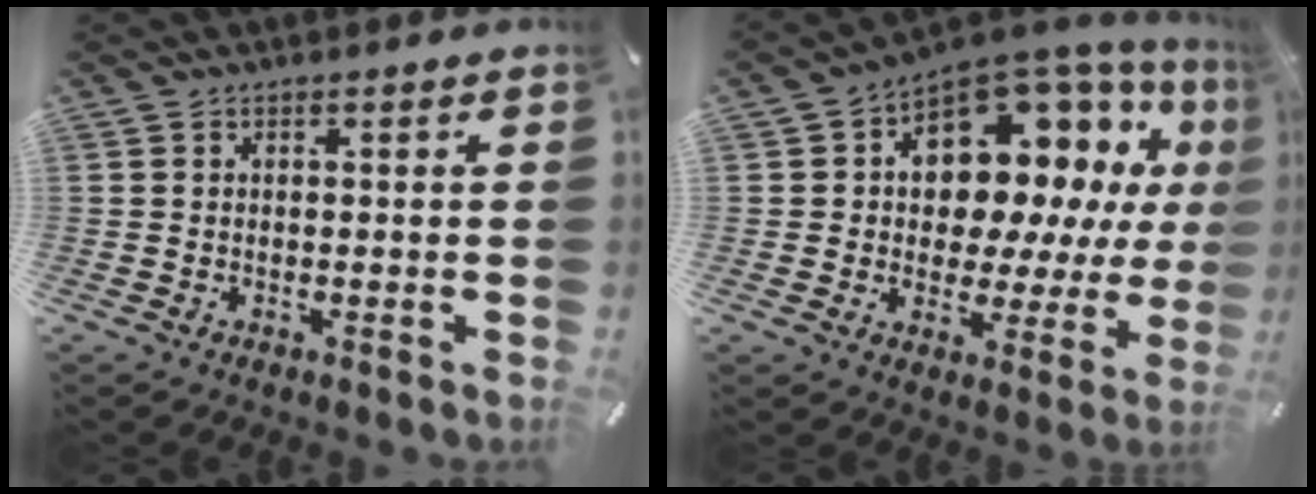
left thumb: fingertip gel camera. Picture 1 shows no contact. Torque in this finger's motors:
{"motor_torque": [2.51, 2.51, 1.57, -1.20, 0.31]}